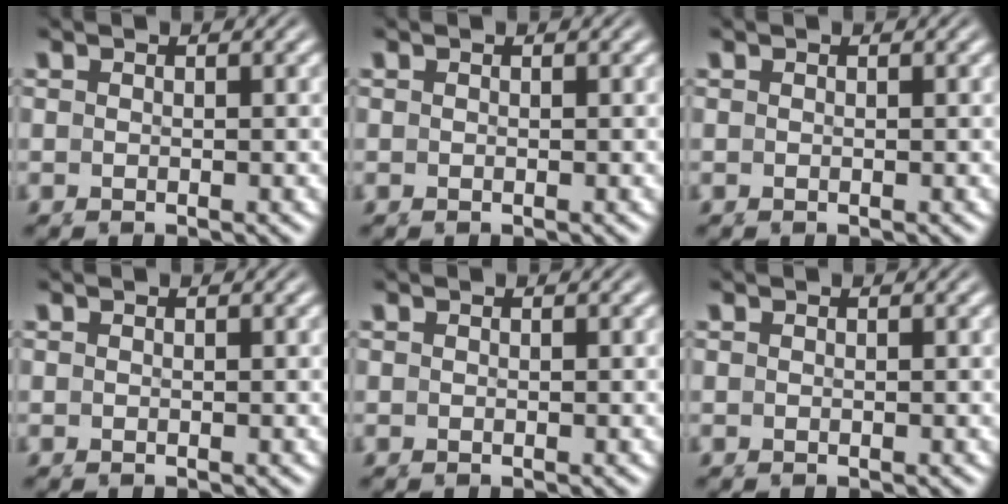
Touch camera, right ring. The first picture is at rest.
{"total": 0.0}
{"total": 0.0}
{"total": 0.0}
{"total": 0.0}
{"total": 0.0}